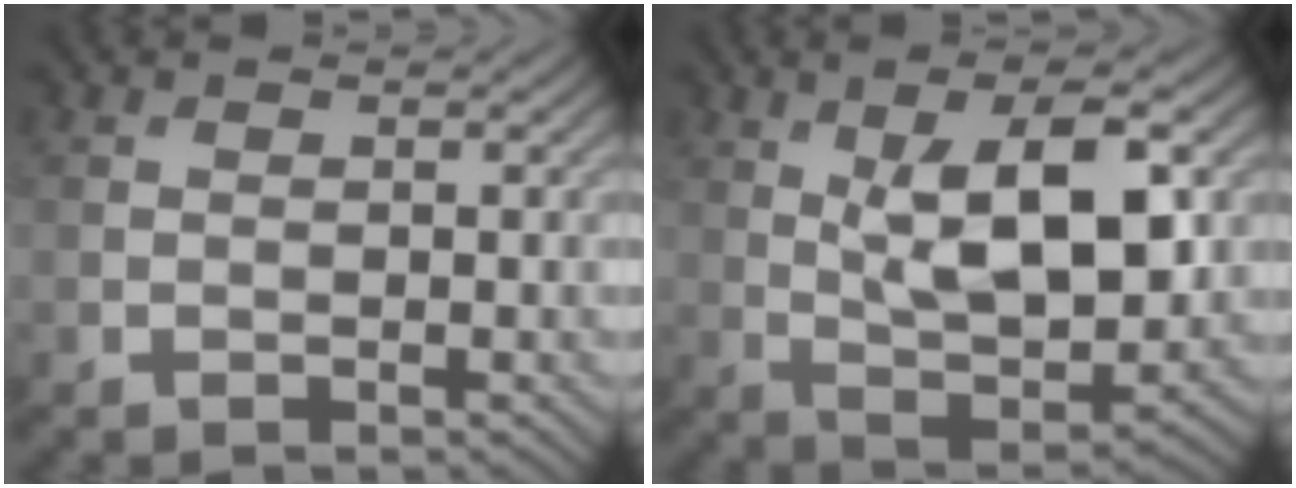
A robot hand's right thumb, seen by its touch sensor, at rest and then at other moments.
{"total": 11.8, "force": [2.7, 4.9, 10.4], "torque": [-0.183, -0.003, 0.045]}